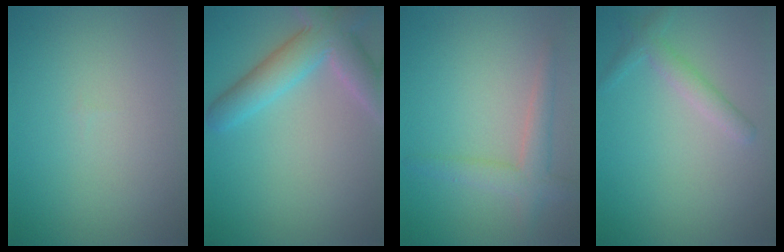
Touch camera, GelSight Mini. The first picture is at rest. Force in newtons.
{"total": 6.2, "press": 6.2, "slide": 0.4}
{"total": 2.8, "press": 2.8, "slide": 0.1}
{"total": 2.0, "press": 2.0, "slide": 0.1}